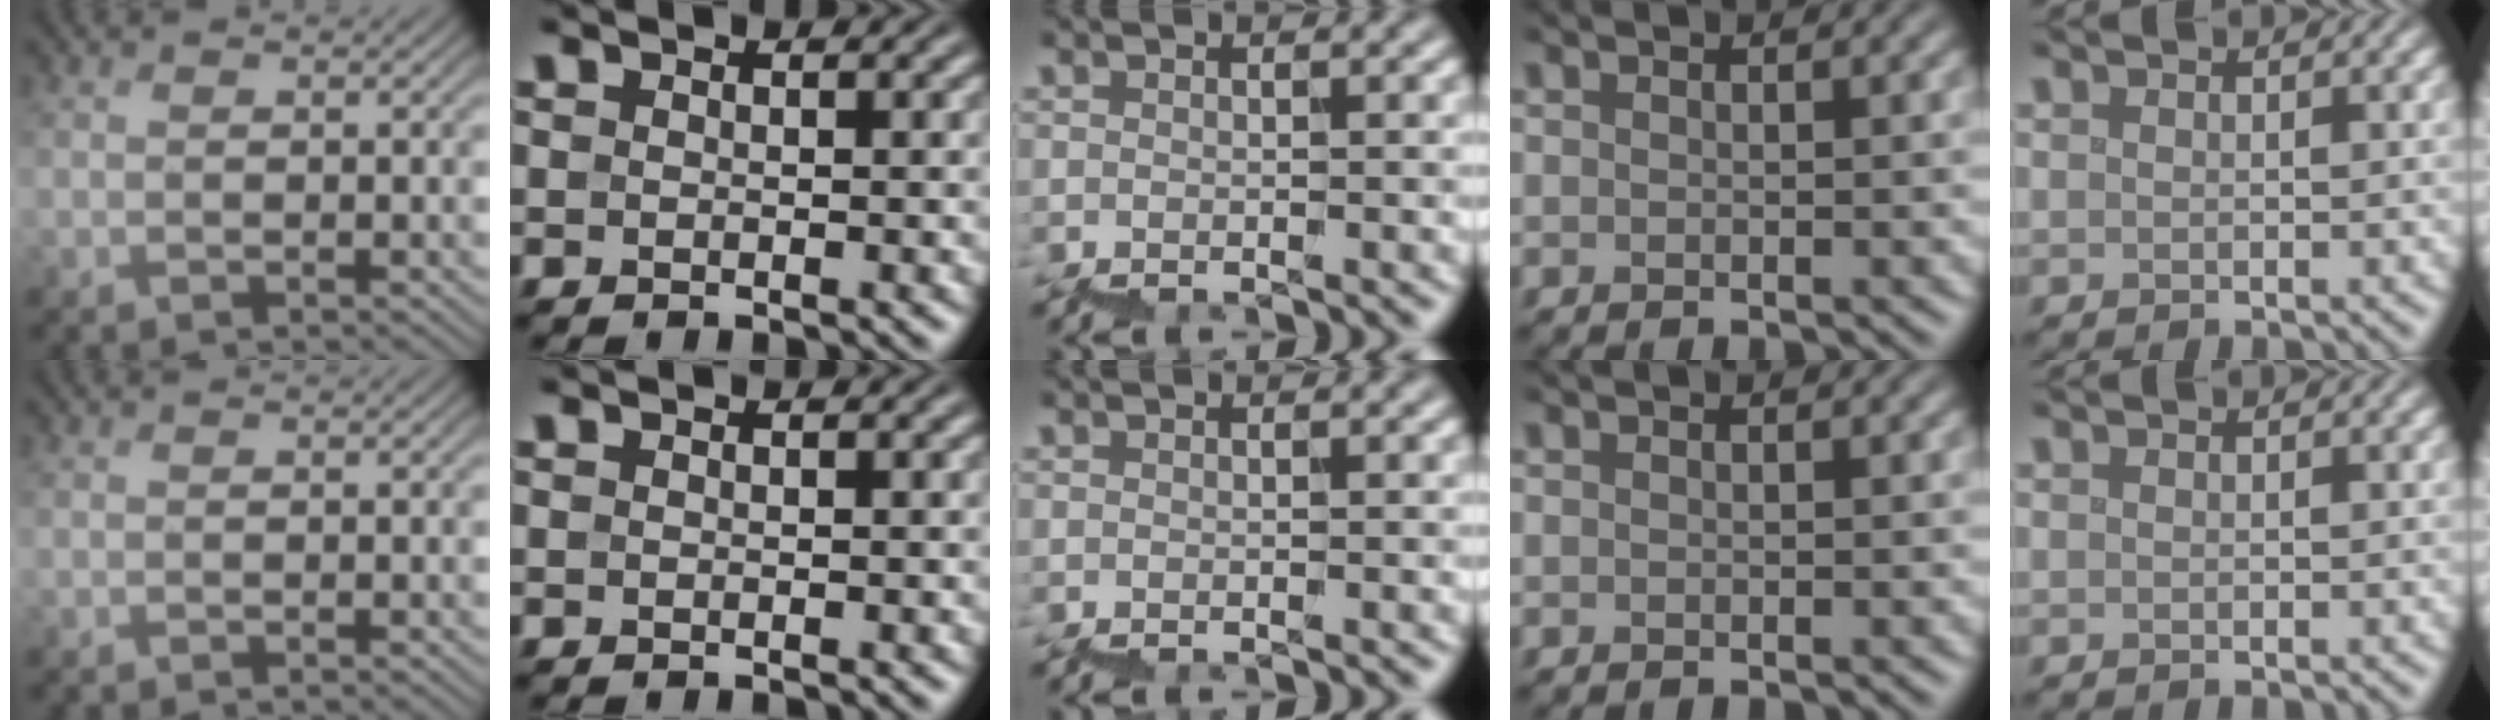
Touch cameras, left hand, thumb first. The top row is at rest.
{}